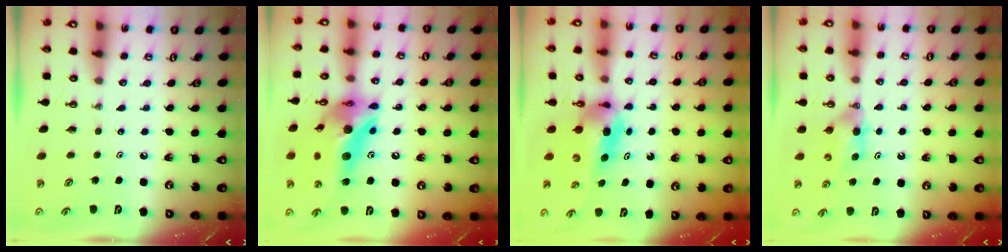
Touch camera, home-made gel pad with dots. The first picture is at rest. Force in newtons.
{"total": 22.4, "press": 22.0, "slide": 4.1}
{"total": 5.3, "press": 5.3, "slide": 0.7}
{"total": 4.4, "press": 4.3, "slide": 0.9}